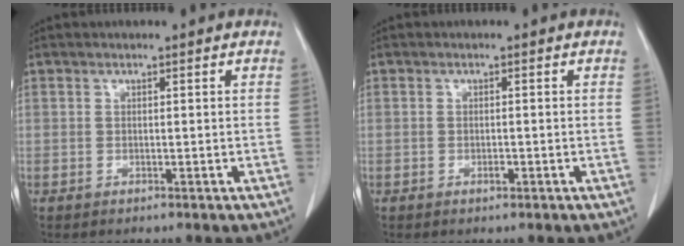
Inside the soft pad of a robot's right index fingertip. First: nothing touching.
{"total": 0.7, "force": [-0.3, 0.4, 0.6], "torque": [-0.013, -0.001, -0.003]}